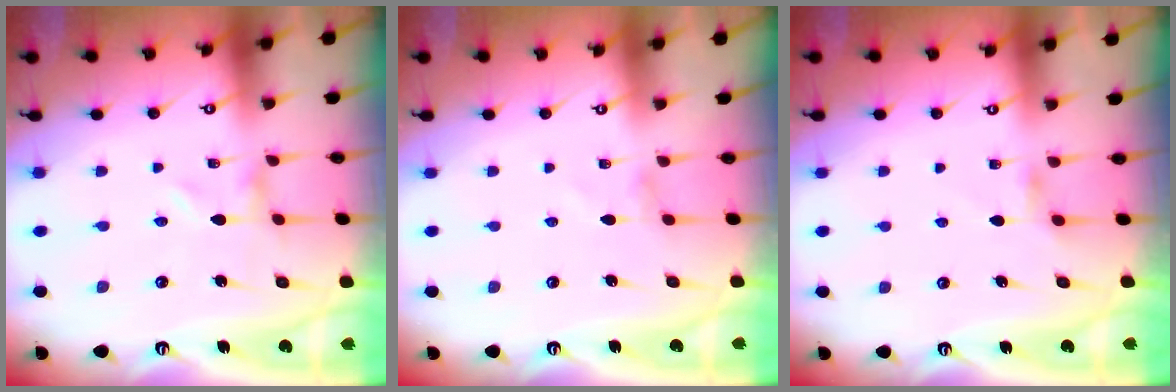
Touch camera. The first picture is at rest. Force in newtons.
{"total": 0.9, "press": 0.9, "slide": 0.3}
{"total": 2.7, "press": 2.7, "slide": 0.5}